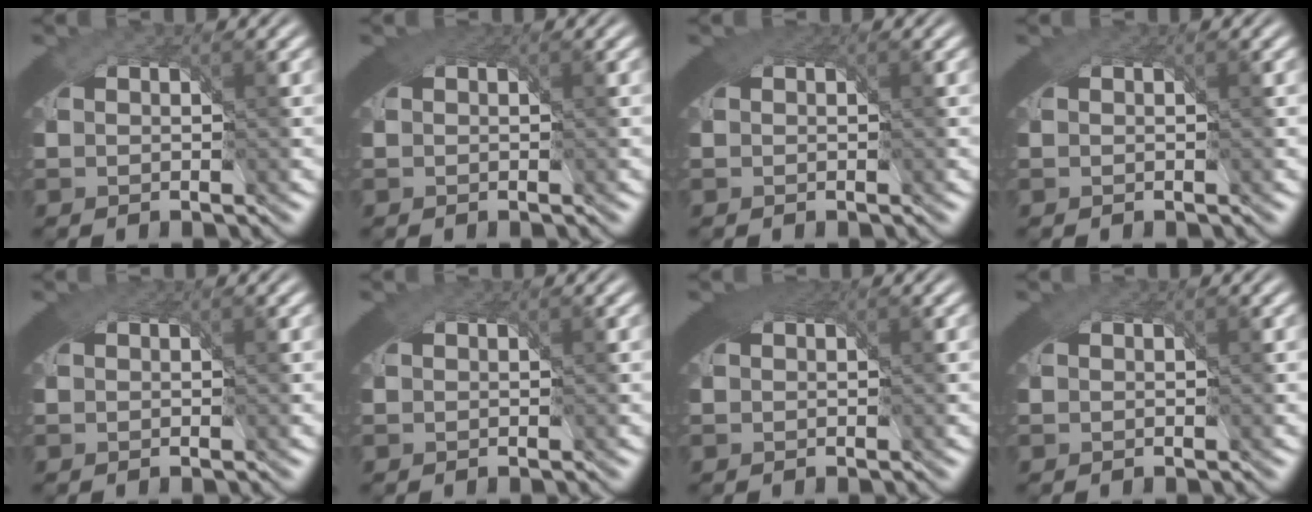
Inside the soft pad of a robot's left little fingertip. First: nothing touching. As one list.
[{"total": 1.9, "force": [1.0, 1.0, 1.3], "torque": [-0.024, -0.005, 0.016]}, {"total": 1.8, "force": [0.9, 1.1, 1.1], "torque": [-0.020, -0.002, 0.014]}, {"total": 0.7, "force": [0.3, 0.5, 0.3], "torque": [-0.005, -0.002, 0.004]}, {"total": 1.3, "force": [0.7, 0.8, 0.7], "torque": [-0.013, -0.003, 0.011]}, {"total": 0.7, "force": [0.4, 0.5, 0.3], "torque": [-0.006, -0.003, 0.006]}, {"total": 2.6, "force": [1.1, 1.4, 2.0], "torque": [-0.036, -0.008, 0.019]}, {"total": 0.5, "force": [0.2, 0.4, 0.3], "torque": [-0.004, -0.002, 0.002]}]